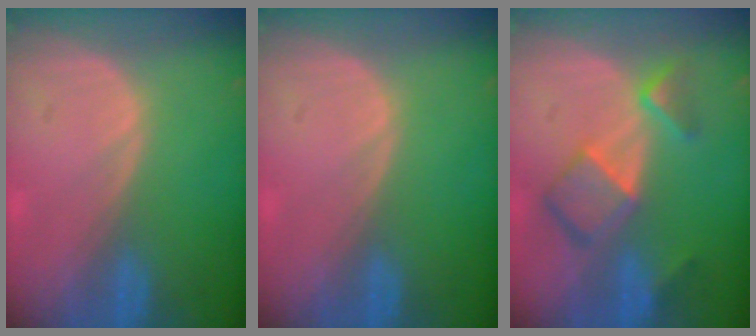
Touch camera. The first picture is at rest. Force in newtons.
{"total": 0.0}
{"total": 7.4, "press": 6.4, "slide": 3.8}